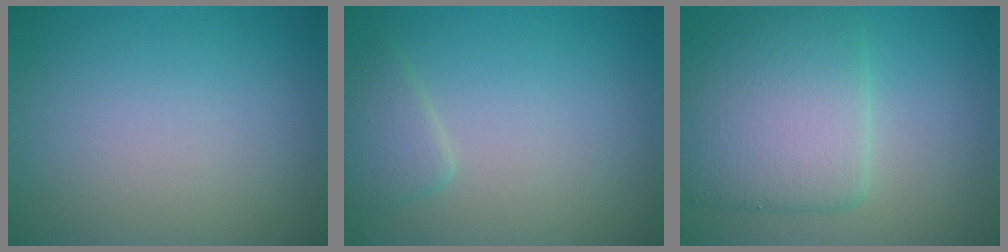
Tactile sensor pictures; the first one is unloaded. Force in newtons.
{"total": 1.8, "press": 1.8, "slide": 0.1}
{"total": 7.0, "press": 7.0, "slide": 0.2}